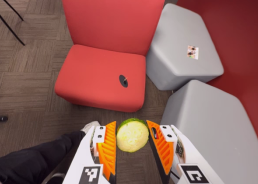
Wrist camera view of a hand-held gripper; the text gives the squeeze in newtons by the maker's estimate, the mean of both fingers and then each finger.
{"total": 8.2, "left": 8.5, "right": 7.9}